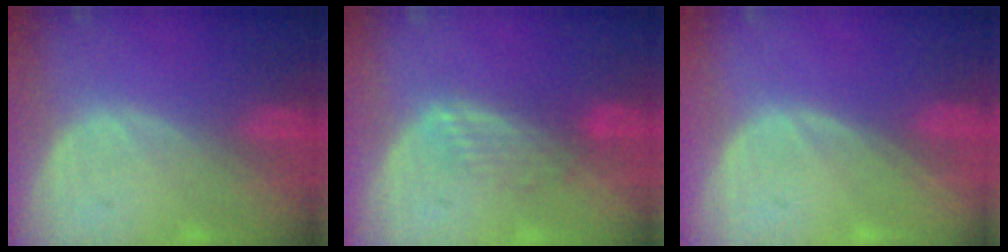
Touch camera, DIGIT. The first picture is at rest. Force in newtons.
{"total": 3.7, "press": 3.0, "slide": 2.2}
{"total": 0.0}